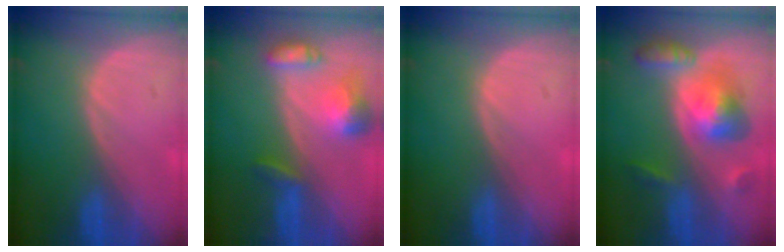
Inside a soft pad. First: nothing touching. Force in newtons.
{"total": 7.1, "press": 6.5, "slide": 2.7}
{"total": 0.0}
{"total": 7.8, "press": 7.8, "slide": 0.5}